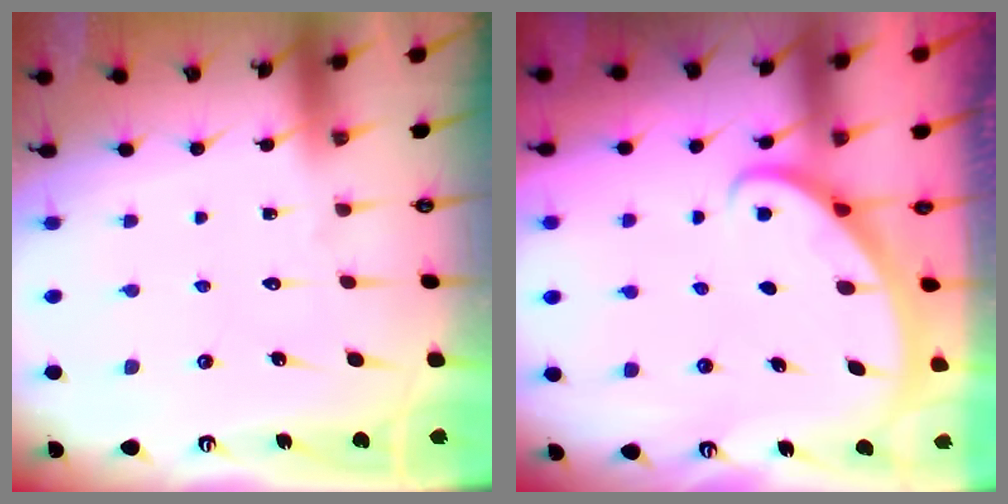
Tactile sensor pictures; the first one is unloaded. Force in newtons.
{"total": 2.6, "press": 2.6, "slide": 0.1}